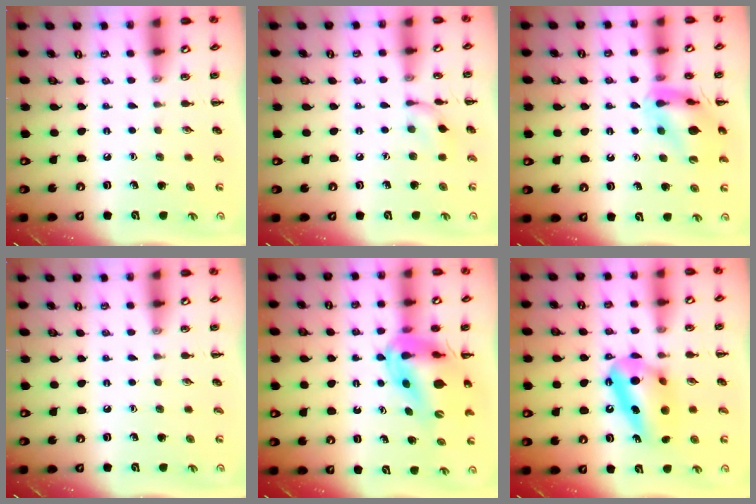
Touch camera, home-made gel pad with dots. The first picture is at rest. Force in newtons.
{"total": 6.9, "press": 6.8, "slide": 0.9}
{"total": 15.5, "press": 15.4, "slide": 1.8}
{"total": 0.0}
{"total": 14.5, "press": 13.8, "slide": 4.3}
{"total": 12.1, "press": 12.0, "slide": 1.6}